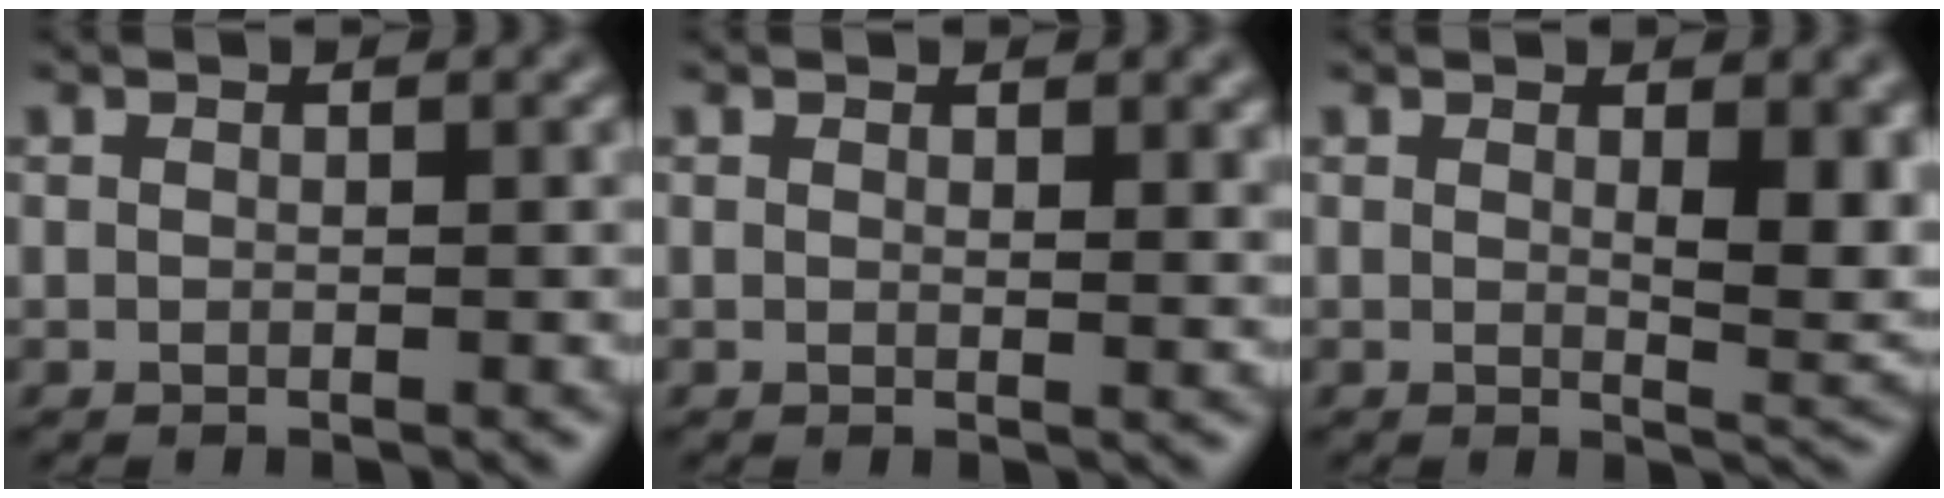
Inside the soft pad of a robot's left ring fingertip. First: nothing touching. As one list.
[{"total": 1.3, "force": [0.9, 0.4, 0.9], "torque": [-0.009, -0.003, 0.015]}, {"total": 4.7, "force": [1.1, 1.7, 4.3], "torque": [-0.052, -0.007, 0.023]}]